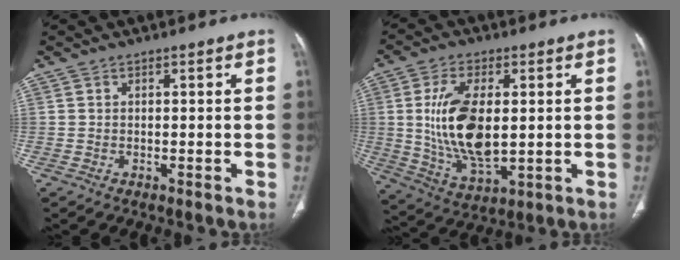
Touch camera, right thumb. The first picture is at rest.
{"total": 15.2, "force": [1.2, 7.6, 13.1], "torque": [-0.248, -0.017, 0.034]}